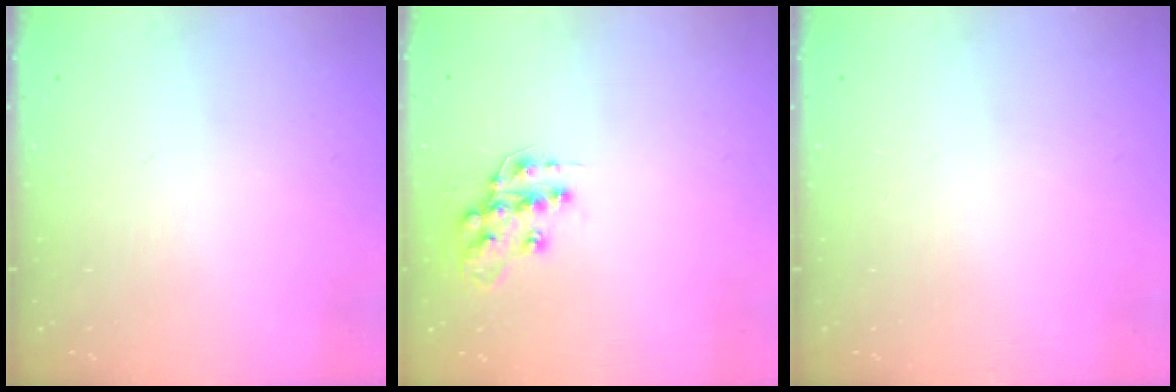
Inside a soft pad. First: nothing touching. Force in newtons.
{"total": 12.7, "press": 12.6, "slide": 0.9}
{"total": 0.0}